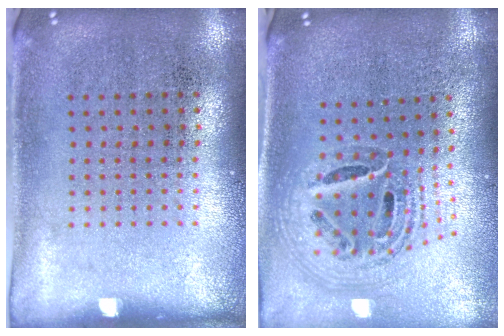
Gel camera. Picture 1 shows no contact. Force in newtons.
{"total": 1.6, "press": 1.4, "slide": 0.8}